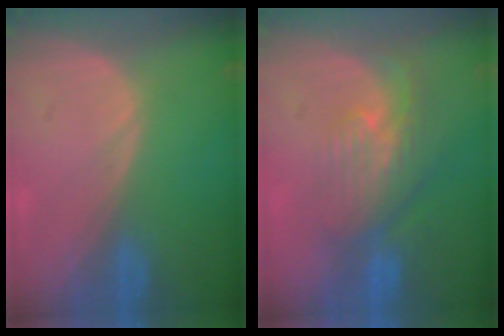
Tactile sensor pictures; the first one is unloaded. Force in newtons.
{"total": 8.0, "press": 7.1, "slide": 3.7}